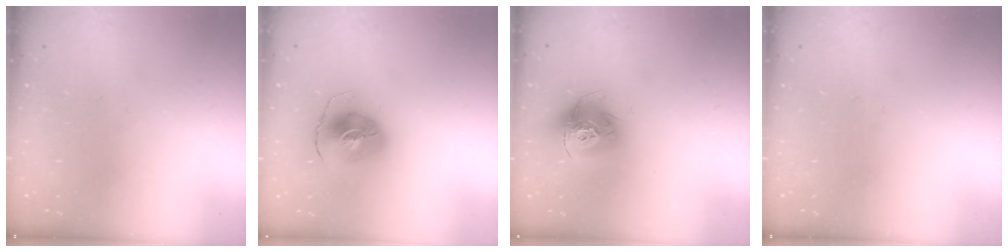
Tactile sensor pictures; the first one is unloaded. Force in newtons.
{"total": 8.3, "press": 8.2, "slide": 0.9}
{"total": 14.1, "press": 14.1, "slide": 1.3}
{"total": 0.0}